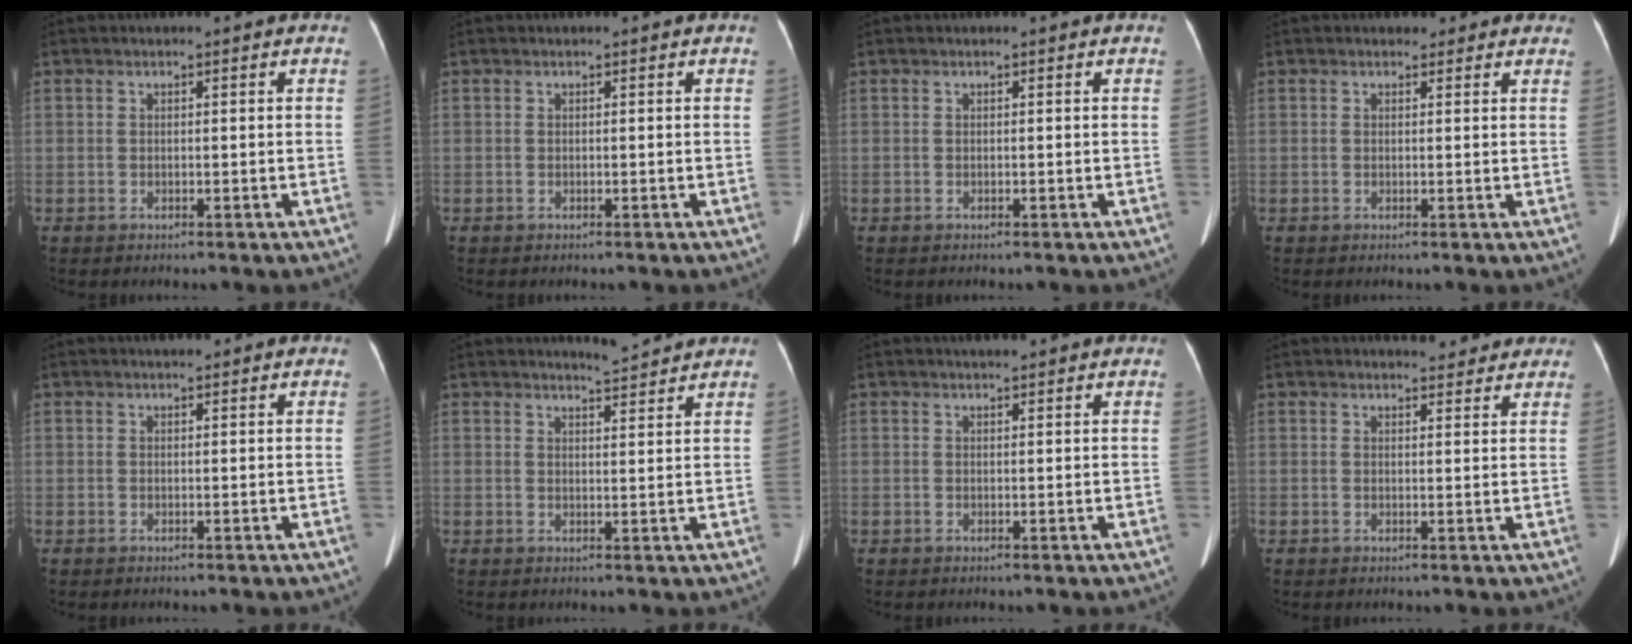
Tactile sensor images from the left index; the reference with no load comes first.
{"total": 0.0}
{"total": 0.0}
{"total": 2.6, "force": [2.1, 1.5, 0.5], "torque": [0.006, 0.006, 0.016]}
{"total": 1.3, "force": [1.1, 0.4, 0.6], "torque": [-0.012, 0.008, 0.017]}
{"total": 3.6, "force": [3.6, -0.2, 0.4], "torque": [-0.016, -0.004, 0.052]}
{"total": 2.0, "force": [1.8, 0.3, 0.9], "torque": [-0.012, 0.013, 0.028]}
{"total": 5.5, "force": [5.0, 1.6, 1.3], "torque": [-0.009, 0.003, 0.052]}